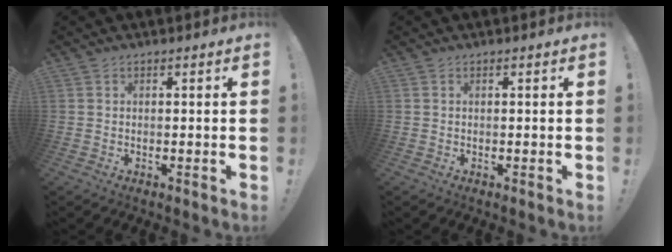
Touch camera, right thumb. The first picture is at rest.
{"total": 0.0}